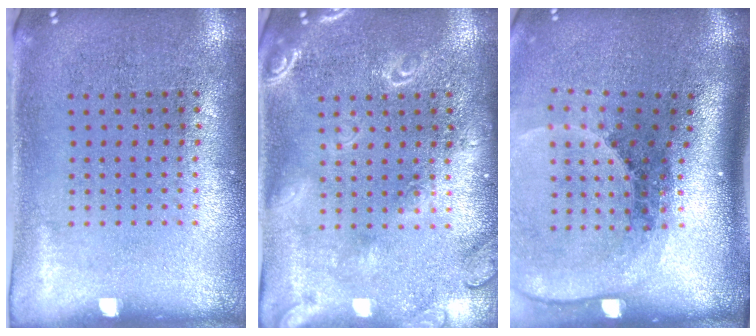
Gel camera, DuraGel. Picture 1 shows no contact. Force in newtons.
{"total": 1.8, "press": 1.8, "slide": 0.2}
{"total": 2.8, "press": 1.9, "slide": 2.0}